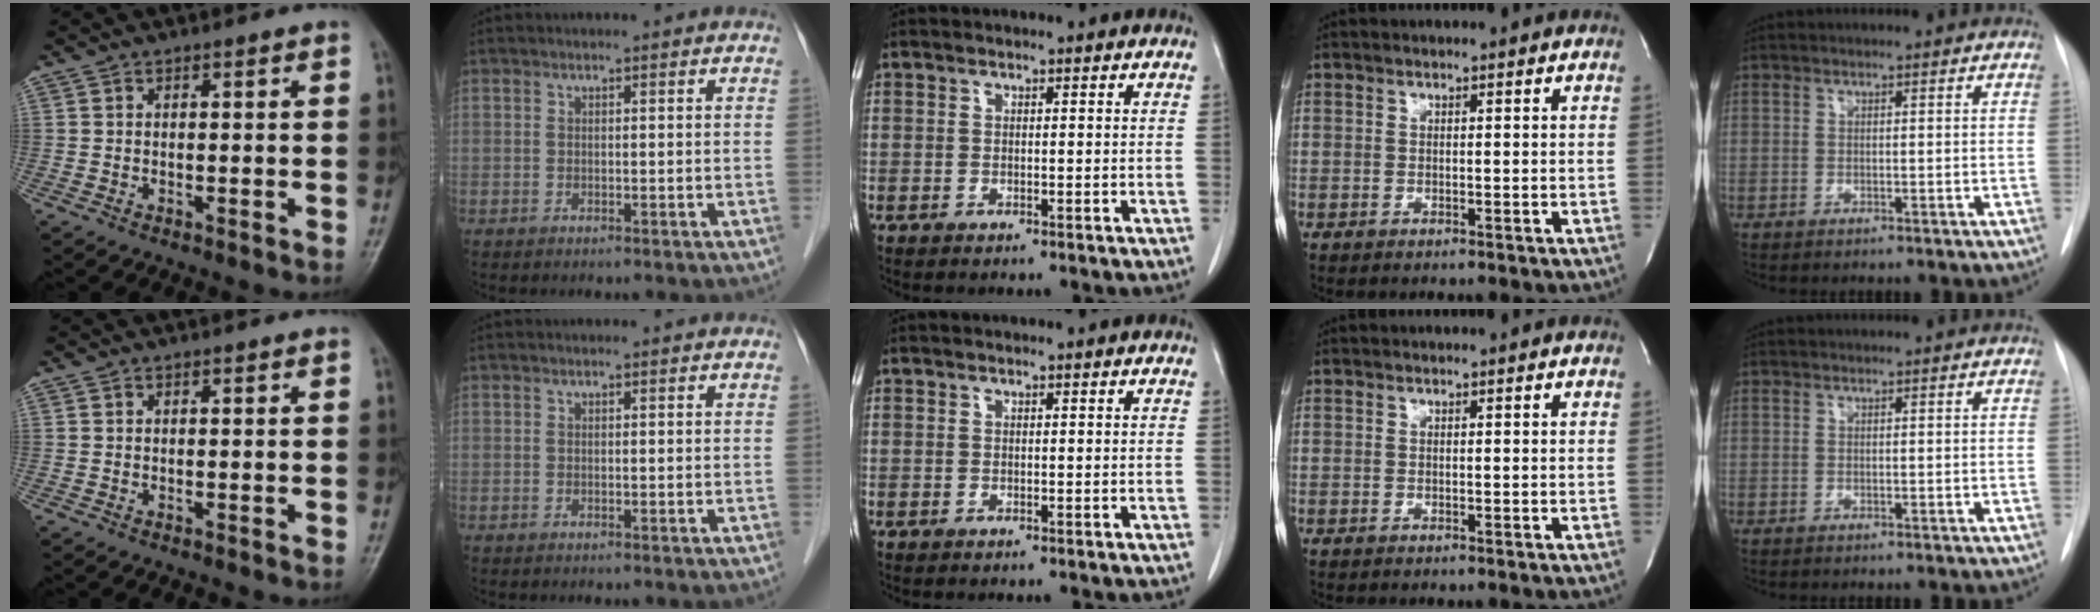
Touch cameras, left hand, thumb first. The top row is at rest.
{}